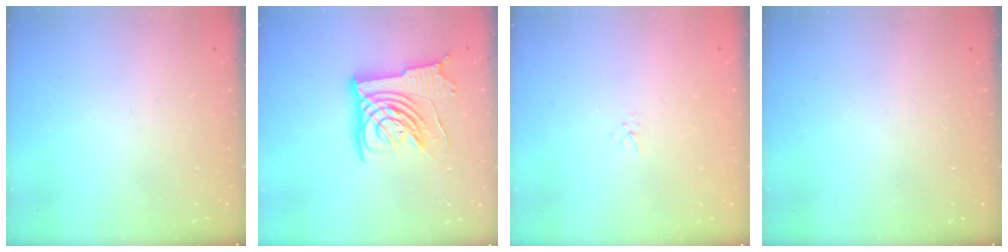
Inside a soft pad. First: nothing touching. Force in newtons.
{"total": 14.6, "press": 14.5, "slide": 1.8}
{"total": 1.5, "press": 1.5, "slide": 0.1}
{"total": 0.0}